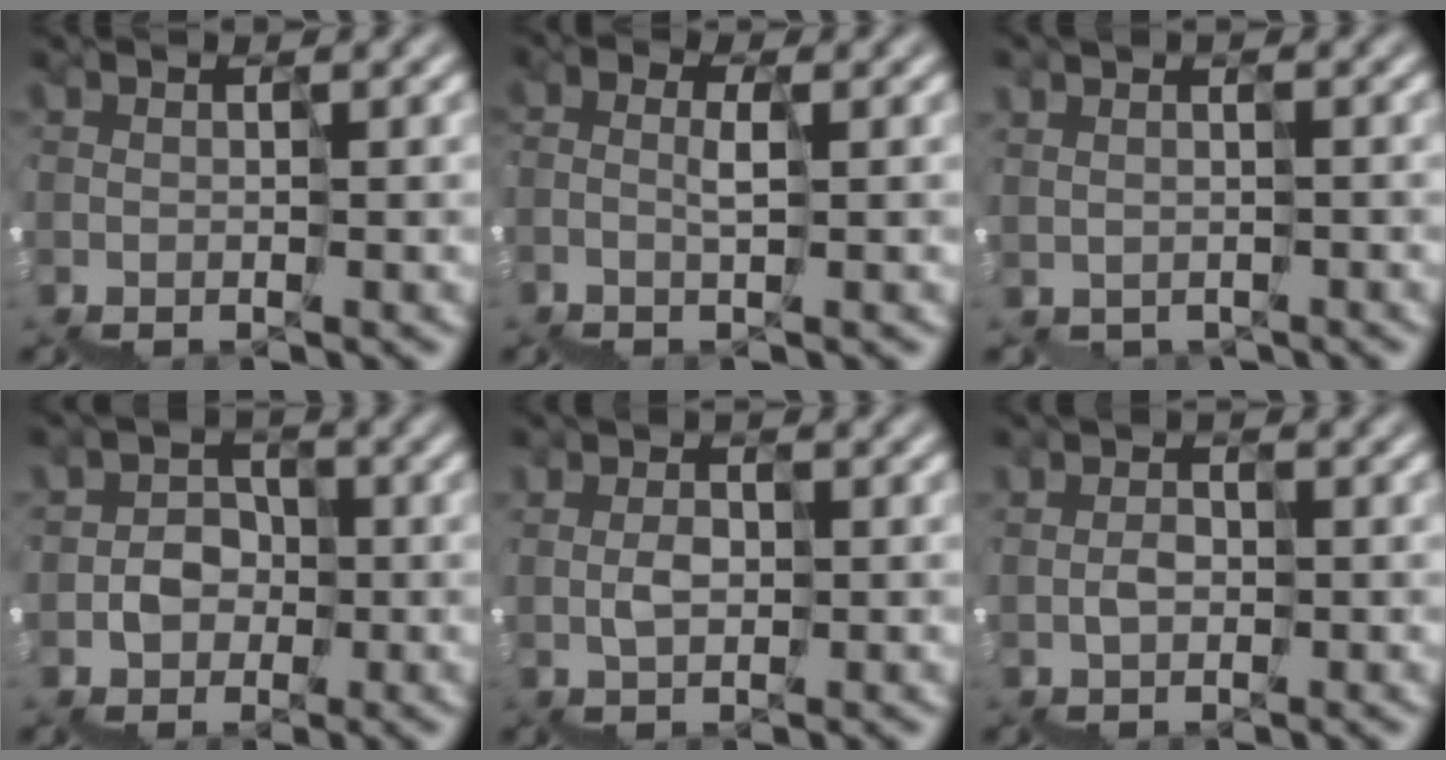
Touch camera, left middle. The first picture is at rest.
{"total": 1.6, "force": [-0.4, 0.7, 1.4], "torque": [-0.033, 0.016, -0.017]}
{"total": 1.6, "force": [-1.4, 0.7, -0.4], "torque": [0.012, -0.009, -0.006]}
{"total": 2.6, "force": [0.0, 2.6, 0.2], "torque": [0.002, 0.011, 0.000]}
{"total": 1.3, "force": [1.2, 0.4, 0.0], "torque": [0.006, 0.014, 0.026]}
{"total": 1.0, "force": [0.9, 0.4, -0.4], "torque": [0.013, 0.013, 0.019]}